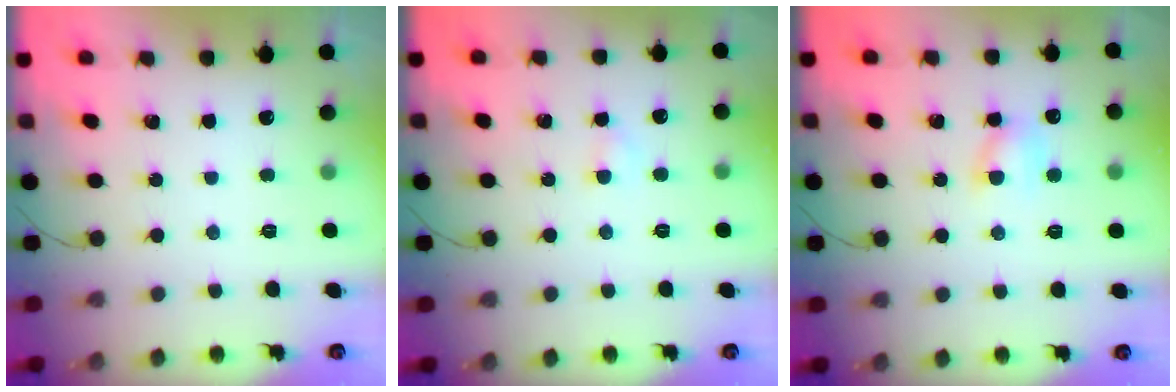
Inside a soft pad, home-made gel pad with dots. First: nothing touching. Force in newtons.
{"total": 2.5, "press": 2.3, "slide": 0.9}
{"total": 5.9, "press": 5.7, "slide": 1.4}